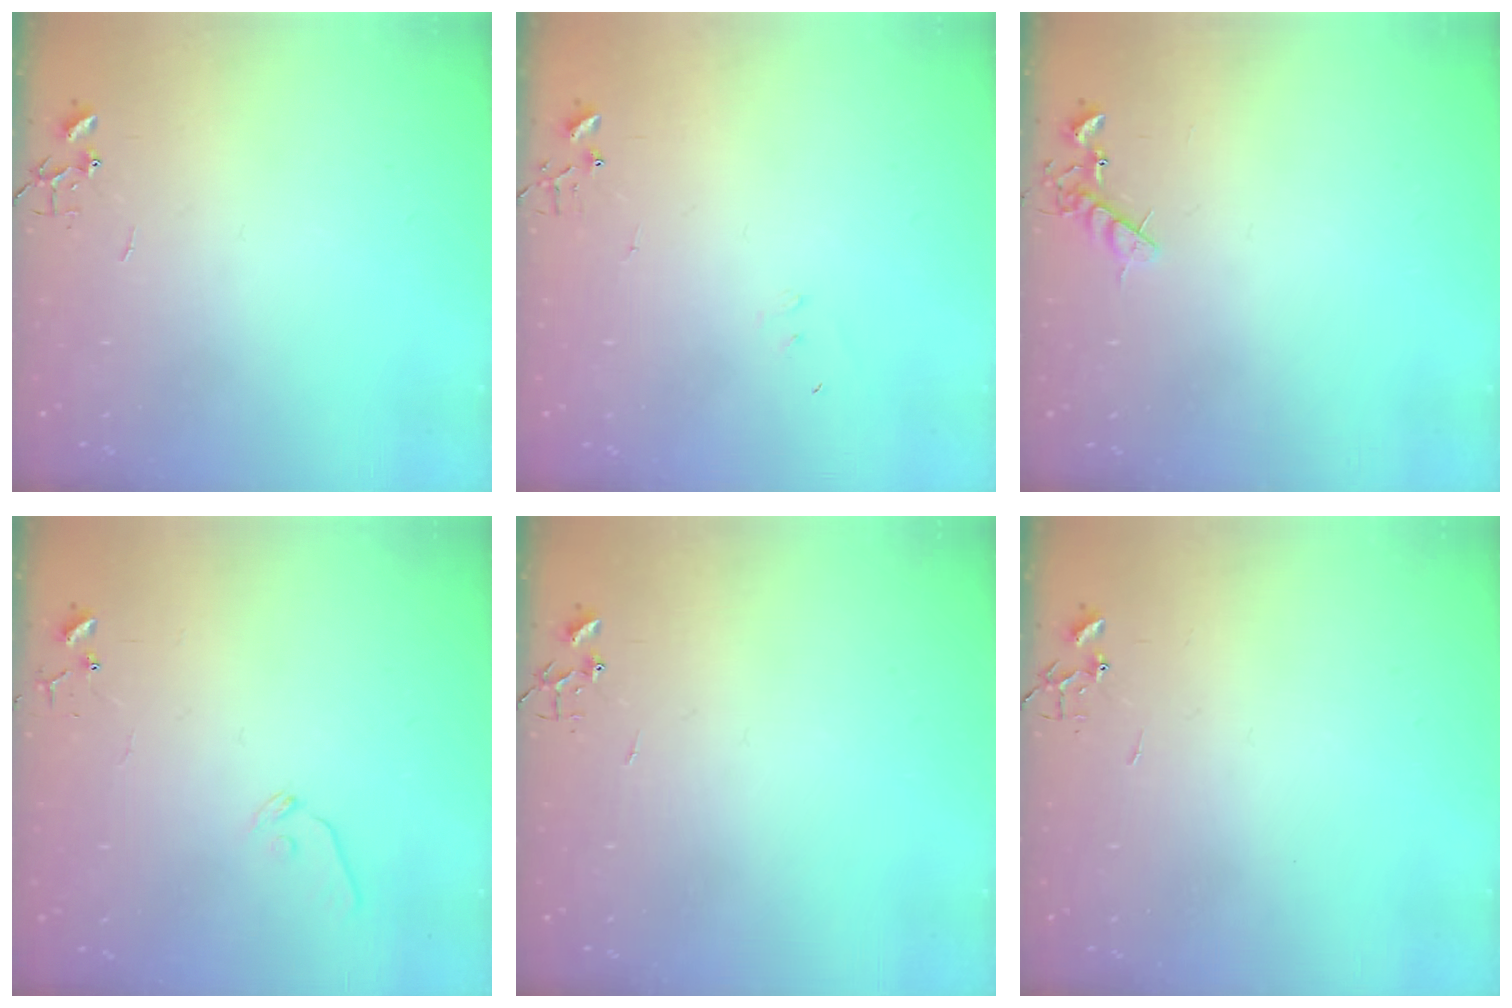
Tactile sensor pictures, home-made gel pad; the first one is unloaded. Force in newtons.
{"total": 4.9, "press": 4.9, "slide": 0.3}
{"total": 6.3, "press": 6.2, "slide": 0.9}
{"total": 6.9, "press": 6.9, "slide": 0.7}
{"total": 0.0}
{"total": 0.0}